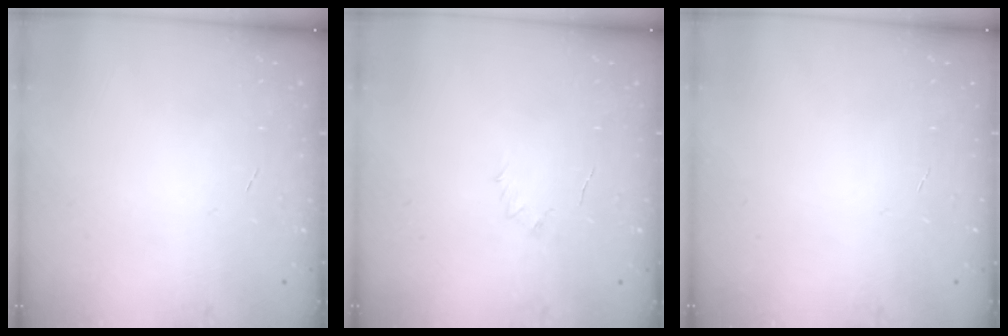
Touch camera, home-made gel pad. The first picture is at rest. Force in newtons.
{"total": 2.5, "press": 2.4, "slide": 0.7}
{"total": 0.0}